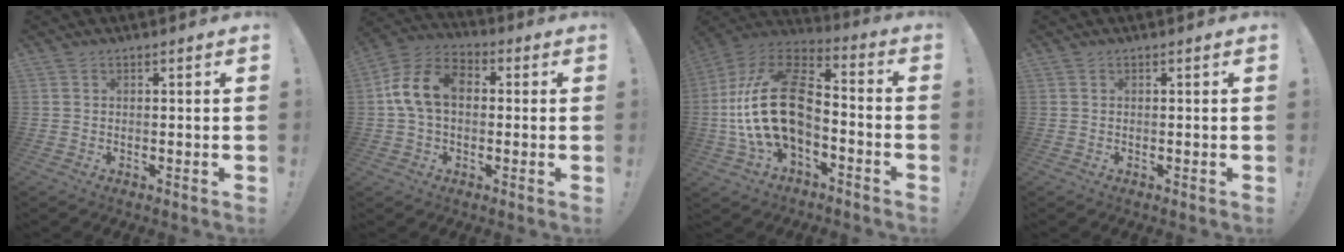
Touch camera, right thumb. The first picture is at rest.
{"total": 12.8, "force": [1.4, 8.7, 9.3], "torque": [-0.177, 0.018, 0.029]}
{"total": 21.5, "force": [-3.0, 12.7, 17.1], "torque": [-0.343, 0.029, -0.046]}
{"total": 0.0}